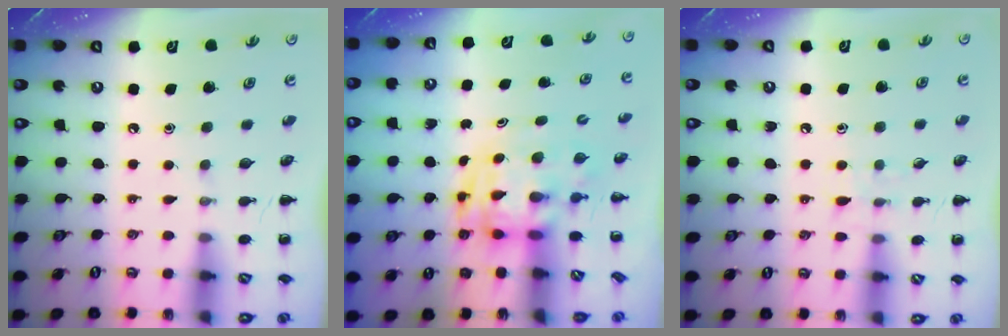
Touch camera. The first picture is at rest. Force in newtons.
{"total": 3.5, "press": 3.4, "slide": 0.7}
{"total": 6.3, "press": 5.7, "slide": 2.7}